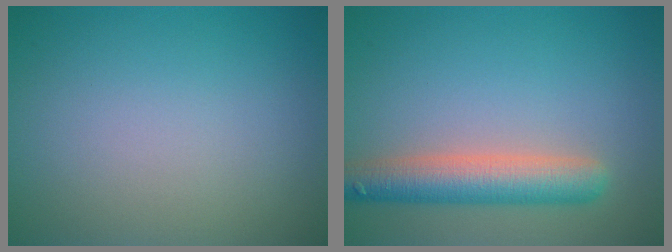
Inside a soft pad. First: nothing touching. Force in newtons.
{"total": 5.2, "press": 5.2, "slide": 0.4}